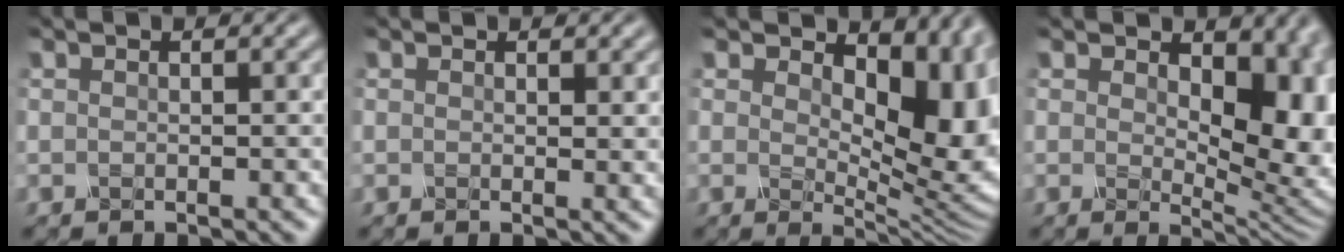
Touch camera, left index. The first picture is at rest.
{"total": 0.8, "force": [0.5, 0.2, 0.6], "torque": [-0.005, -0.004, 0.009]}
{"total": 9.2, "force": [2.5, 4.8, 7.5], "torque": [-0.117, -0.015, 0.040]}
{"total": 8.1, "force": [1.5, 4.5, 6.5], "torque": [-0.094, -0.013, 0.024]}